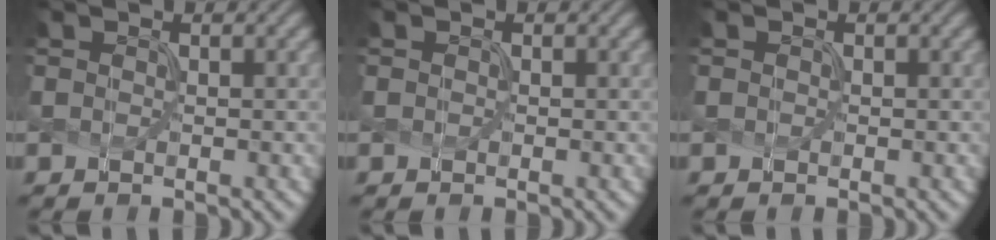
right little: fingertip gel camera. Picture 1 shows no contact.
{"total": 0.0}
{"total": 0.0}